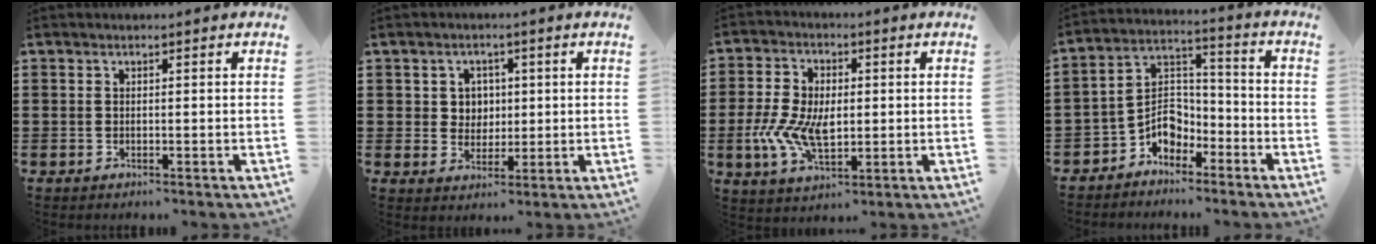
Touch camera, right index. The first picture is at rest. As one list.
[{"total": 3.5, "force": [0.9, 3.2, 1.0], "torque": [-0.035, 0.010, 0.014]}, {"total": 8.6, "force": [-1.1, 5.3, 6.6], "torque": [-0.146, 0.009, -0.020]}, {"total": 6.0, "force": [-3.7, 4.1, 2.4], "torque": [-0.048, 0.014, -0.074]}]